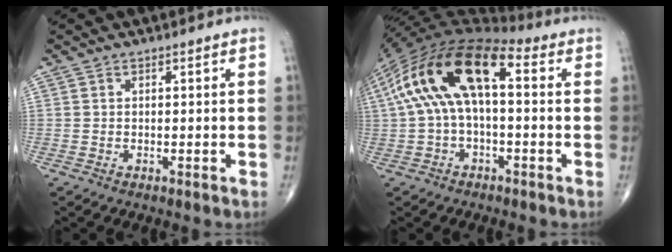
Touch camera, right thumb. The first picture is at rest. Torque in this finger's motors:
{"motor_torque": [0.14, 1.04, 2.04, 0.68, 0.58]}